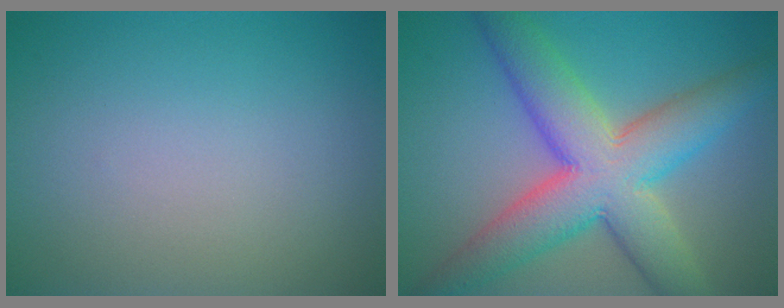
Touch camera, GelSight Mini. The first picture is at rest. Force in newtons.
{"total": 10.0, "press": 10.0, "slide": 0.6}